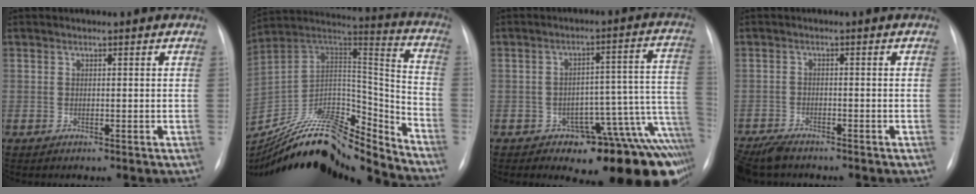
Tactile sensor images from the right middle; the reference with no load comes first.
{"total": 21.8, "force": [-19.9, 3.4, 8.3], "torque": [-0.157, 0.037, -0.339]}
{"total": 15.7, "force": [-10.4, 5.1, 10.5], "torque": [-0.013, 0.065, -0.125]}
{"total": 6.3, "force": [-5.5, 1.7, 2.6], "torque": [-0.043, -0.016, -0.094]}